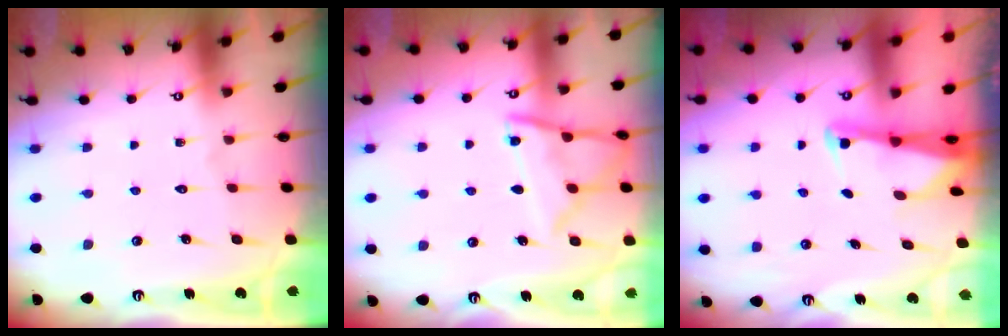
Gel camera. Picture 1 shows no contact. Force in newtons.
{"total": 10.7, "press": 10.7, "slide": 0.7}
{"total": 2.4, "press": 2.4, "slide": 0.2}